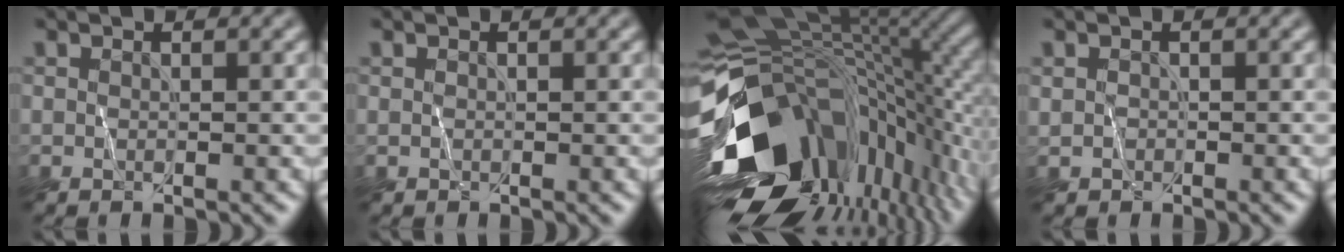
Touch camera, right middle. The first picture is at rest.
{"total": 0.0}
{"total": 17.7, "force": [-4.8, 10.7, 13.2], "torque": [-0.268, -0.033, -0.062]}
{"total": 0.6, "force": [-0.1, 0.6, -0.1], "torque": [0.001, -0.004, 0.004]}